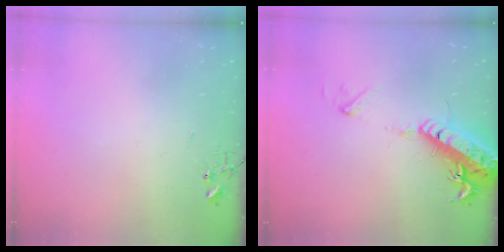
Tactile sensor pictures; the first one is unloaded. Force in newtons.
{"total": 18.9, "press": 18.5, "slide": 3.9}